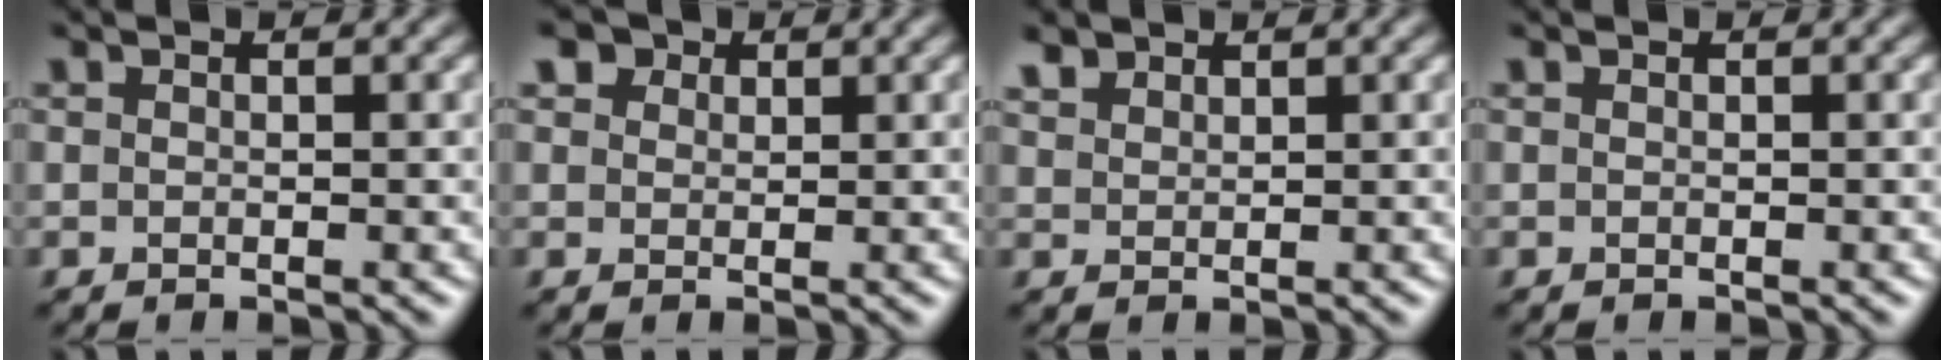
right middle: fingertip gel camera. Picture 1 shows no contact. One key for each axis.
{"total": 3.4, "fx": 2.5, "fy": 2.1, "fz": 1.2, "tx": -0.030, "ty": 0.000, "tz": 0.036}
{"total": 1.7, "fx": 1.6, "fy": 0.7, "fz": 0.3, "tx": -0.009, "ty": 0.004, "tz": 0.035}
{"total": 0.0}